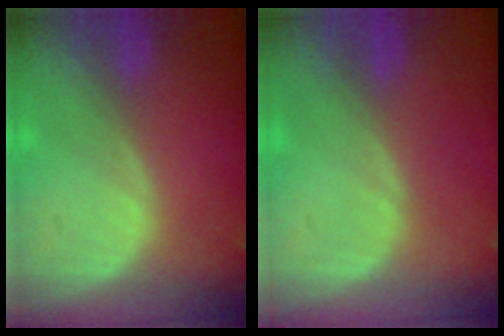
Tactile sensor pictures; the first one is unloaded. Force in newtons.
{"total": 0.0}